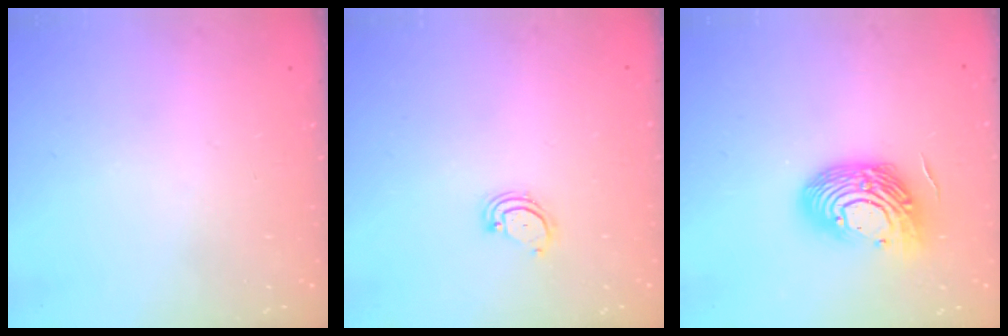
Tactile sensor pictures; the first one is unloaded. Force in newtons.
{"total": 3.0, "press": 3.0, "slide": 0.4}
{"total": 15.4, "press": 15.3, "slide": 1.4}